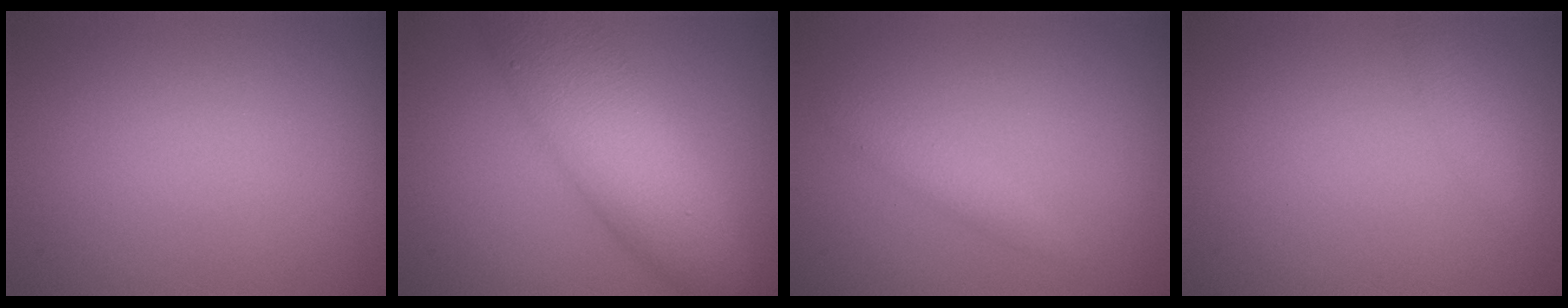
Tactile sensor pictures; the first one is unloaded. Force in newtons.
{"total": 8.4, "press": 8.4, "slide": 0.0}
{"total": 1.4, "press": 1.4, "slide": 0.0}
{"total": 1.3, "press": 1.3, "slide": 0.0}